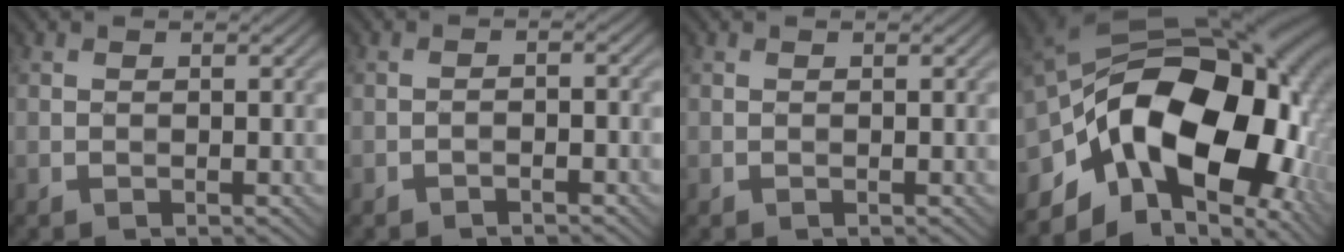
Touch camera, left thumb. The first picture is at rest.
{"total": 1.4, "force": [-1.1, 0.3, 0.8], "torque": [-0.012, 0.003, -0.022]}
{"total": 0.0}
{"total": 20.4, "force": [-4.4, 13.2, 14.9], "torque": [-0.282, -0.026, -0.057]}